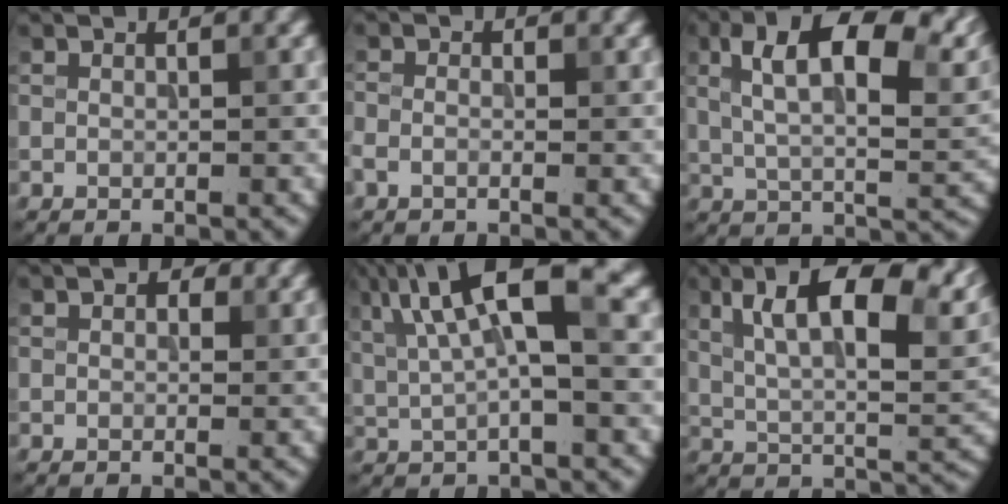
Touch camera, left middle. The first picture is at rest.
{"total": 1.6, "force": [-0.6, 1.1, 1.1], "torque": [-0.028, 0.001, -0.015]}
{"total": 12.0, "force": [4.7, 4.8, 10.0], "torque": [-0.166, 0.009, 0.077]}
{"total": 1.6, "force": [0.7, 1.0, 1.0], "torque": [-0.013, 0.002, 0.010]}
{"total": 8.6, "force": [2.8, 2.3, 7.7], "torque": [-0.149, 0.016, 0.050]}
{"total": 12.6, "force": [5.7, 4.1, 10.4], "torque": [-0.171, 0.010, 0.098]}